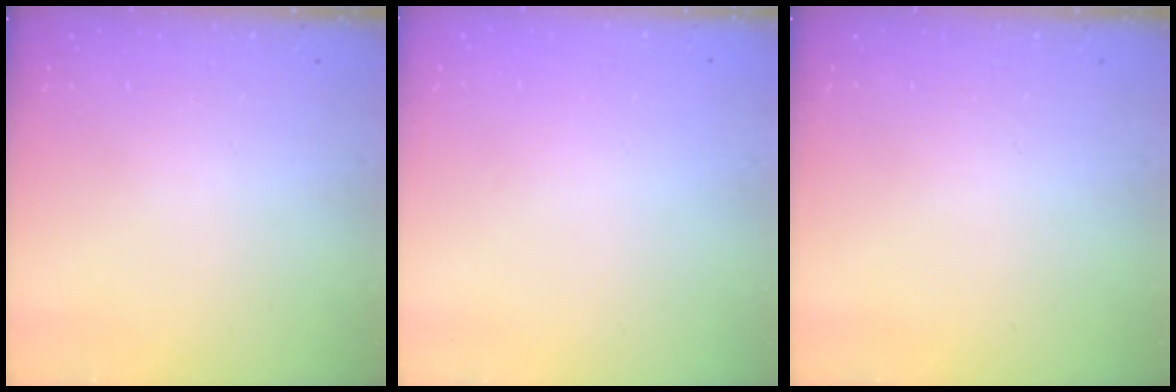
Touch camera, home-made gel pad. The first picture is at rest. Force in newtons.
{"total": 0.0}
{"total": 0.0}